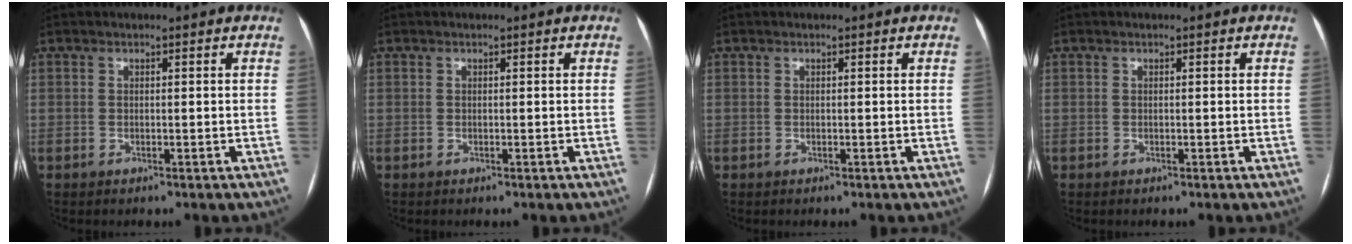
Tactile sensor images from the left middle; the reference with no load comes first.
{"total": 0.0}
{"total": 0.0}
{"total": 0.0}